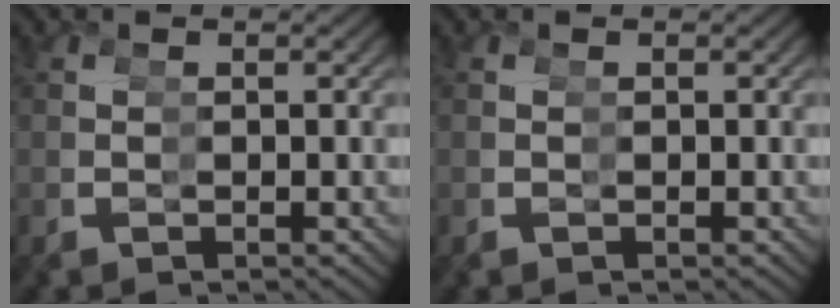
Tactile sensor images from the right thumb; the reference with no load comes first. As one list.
[{"total": 0.0}]